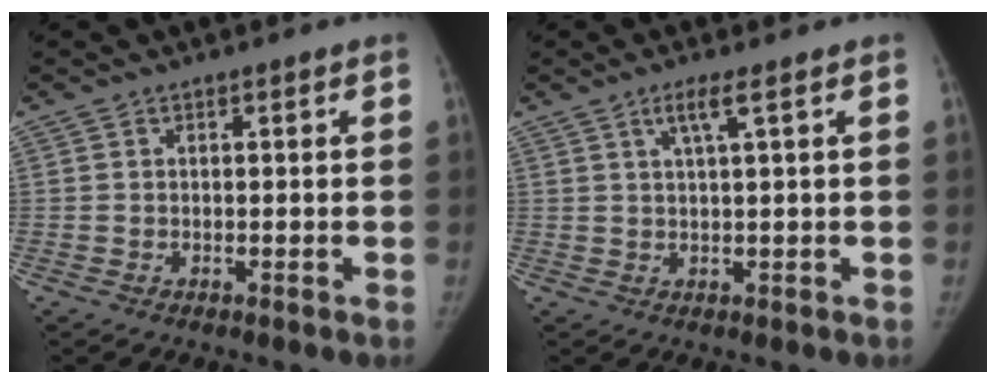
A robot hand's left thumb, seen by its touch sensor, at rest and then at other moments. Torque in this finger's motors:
{"motor_torque": [4.13, 0.88, 1.17, -0.90, 0.23]}